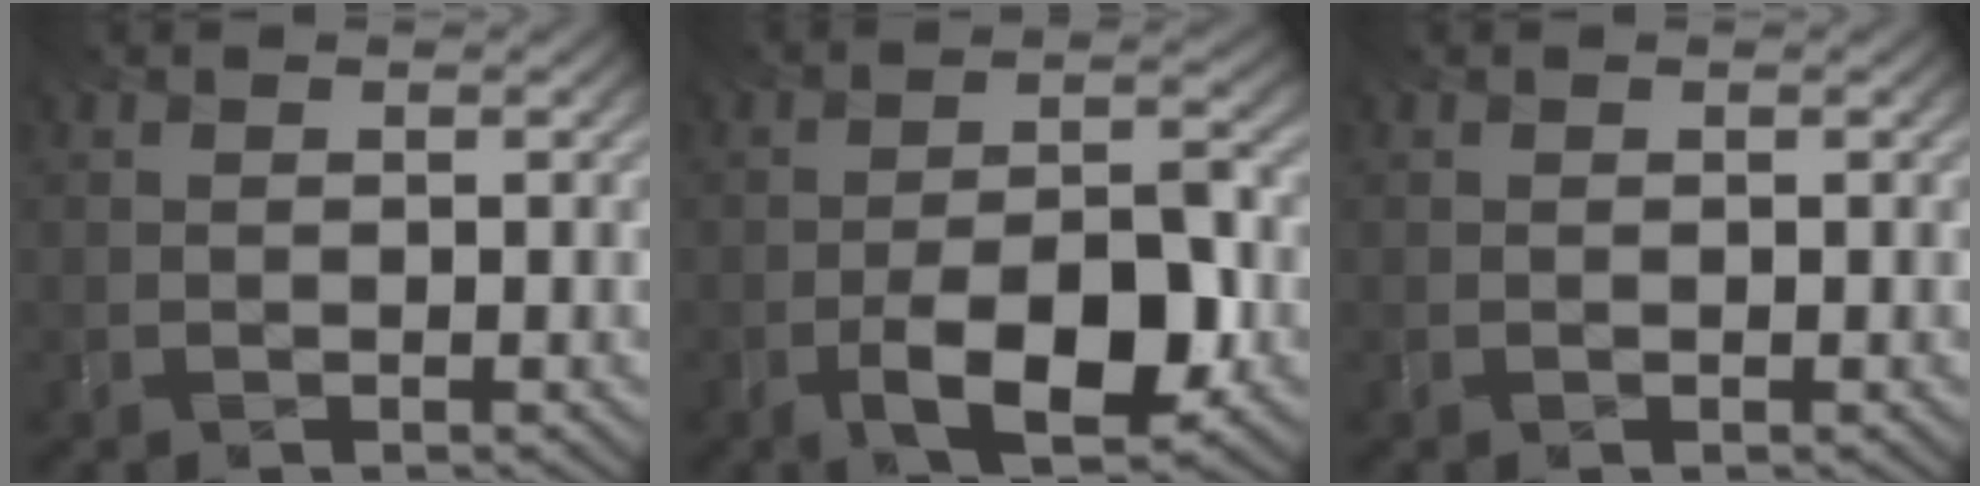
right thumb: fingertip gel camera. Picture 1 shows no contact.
{"total": 9.7, "force": [-4.4, 3.9, 7.7], "torque": [-0.120, -0.001, -0.079]}
{"total": 0.0}